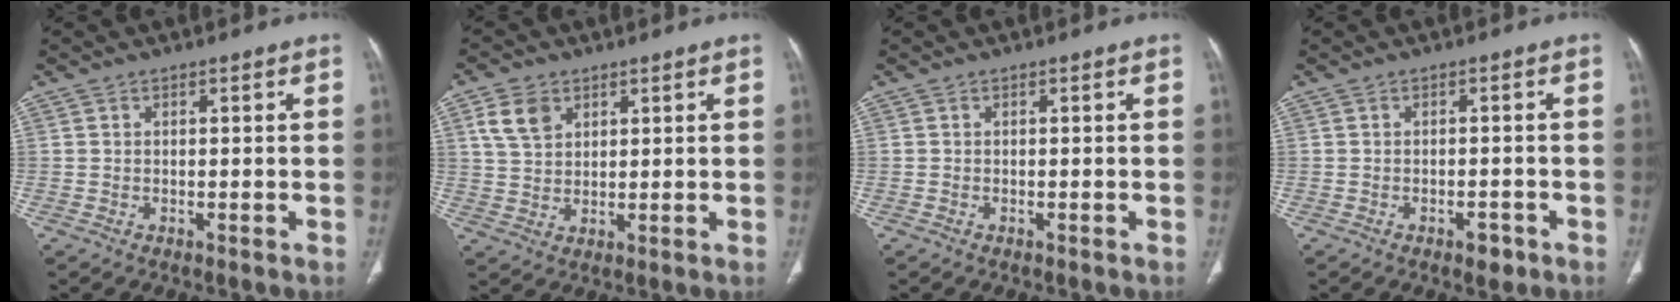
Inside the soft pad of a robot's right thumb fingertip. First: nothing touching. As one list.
[{"total": 6.2, "force": [2.9, 4.3, 3.3], "torque": [-0.051, -0.006, 0.061]}, {"total": 0.0}, {"total": 2.7, "force": [-1.6, 1.3, 1.8], "torque": [-0.019, 0.007, -0.018]}]